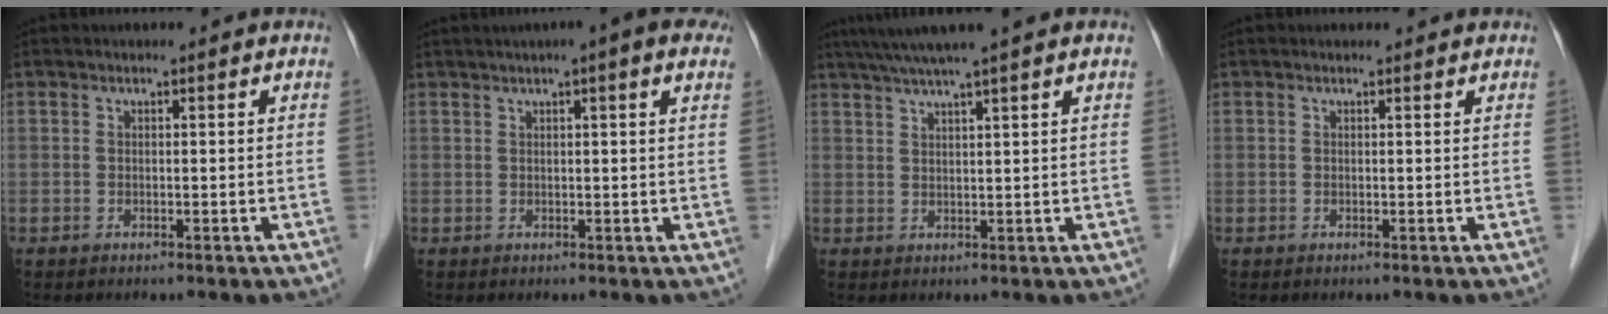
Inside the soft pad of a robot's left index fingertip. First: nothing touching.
{"total": 6.5, "force": [3.9, 0.4, 5.2], "torque": [-0.063, 0.031, 0.047]}
{"total": 6.5, "force": [5.1, -1.5, 3.8], "torque": [-0.062, 0.021, 0.086]}
{"total": 1.3, "force": [1.3, 0.0, 0.1], "torque": [-0.011, 0.003, 0.015]}